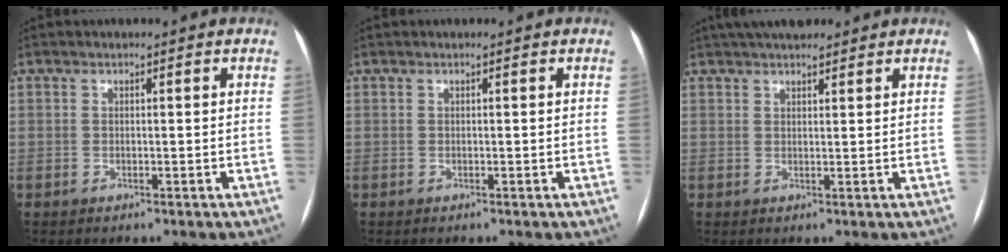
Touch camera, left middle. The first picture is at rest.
{"total": 0.0}
{"total": 7.3, "force": [6.2, 2.0, 3.5], "torque": [-0.048, 0.029, 0.097]}